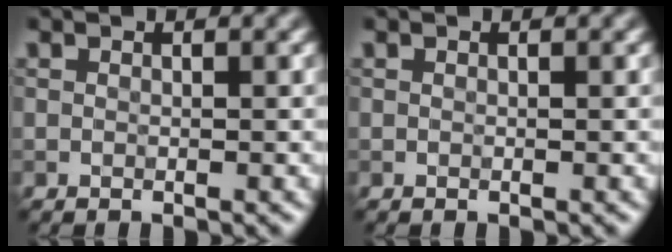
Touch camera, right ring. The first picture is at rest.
{"total": 0.0}